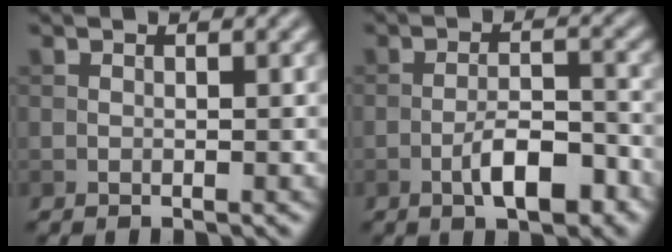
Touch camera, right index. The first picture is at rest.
{"total": 4.9, "force": [-2.4, 1.7, 3.9], "torque": [-0.062, 0.005, -0.039]}